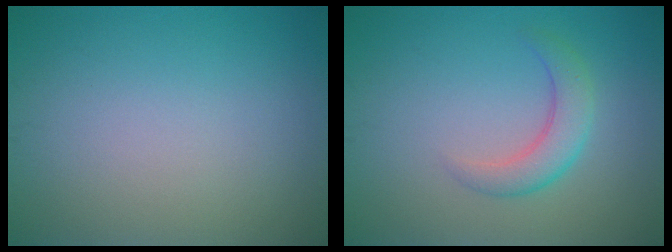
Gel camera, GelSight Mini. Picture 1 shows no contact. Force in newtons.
{"total": 3.0, "press": 3.0, "slide": 0.2}